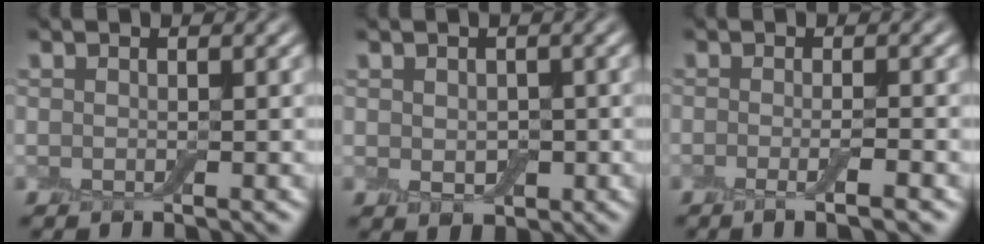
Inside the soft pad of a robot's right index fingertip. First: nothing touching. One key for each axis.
{"total": 1.9, "fx": 0.0, "fy": 1.4, "fz": 1.2, "tx": -0.018, "ty": -0.004, "tz": 0.002}
{"total": 2.7, "fx": -1.0, "fy": 0.5, "fz": 2.4, "tx": -0.035, "ty": -0.005, "tz": -0.020}